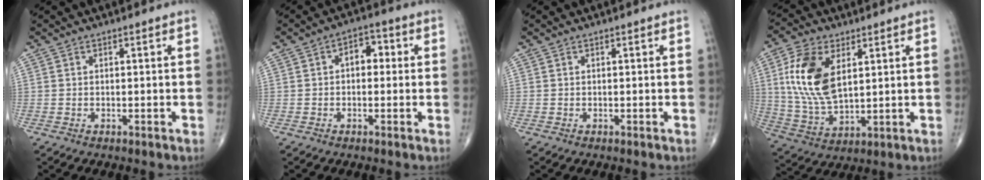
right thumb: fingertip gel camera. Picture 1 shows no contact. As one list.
[{"total": 5.0, "force": [0.5, 3.2, 3.8], "torque": [-0.033, 0.017, -0.002]}, {"total": 0.0}, {"total": 14.6, "force": [4.3, 7.9, 11.5], "torque": [-0.228, -0.015, 0.092]}]